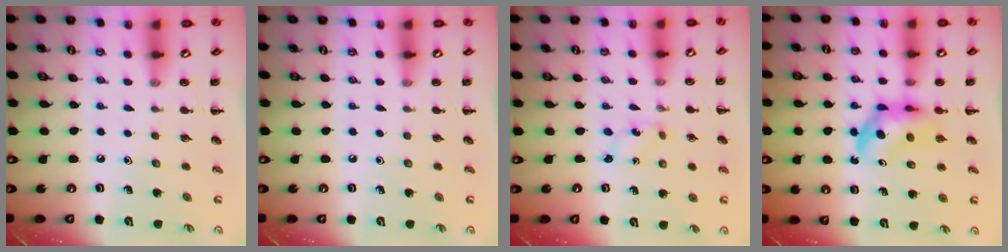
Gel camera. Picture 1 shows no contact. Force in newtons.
{"total": 0.0}
{"total": 0.0}
{"total": 5.5, "press": 5.4, "slide": 1.4}